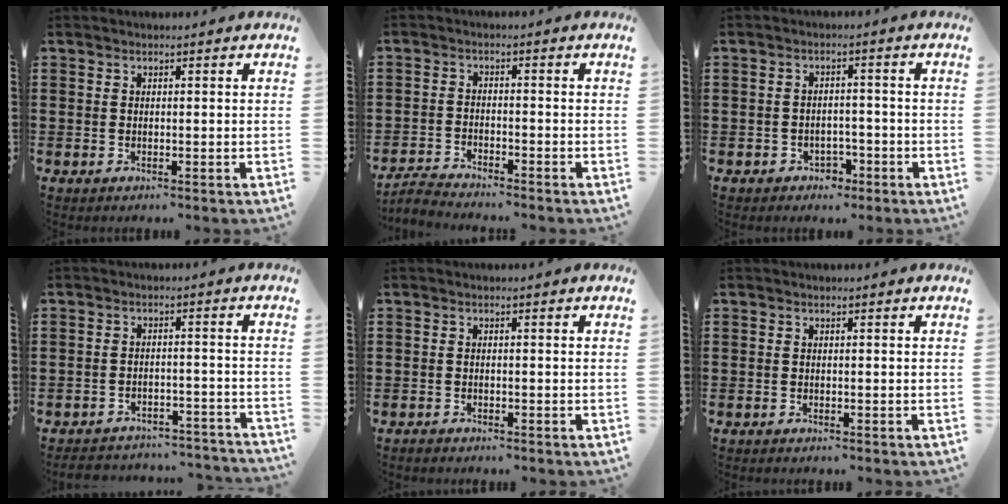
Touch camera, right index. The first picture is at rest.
{"total": 3.0, "force": [-3.0, 0.0, 0.0], "torque": [-0.010, -0.001, -0.066]}
{"total": 2.5, "force": [-1.7, 1.7, 0.6], "torque": [-0.017, 0.002, -0.037]}
{"total": 3.5, "force": [-3.5, 0.4, 0.1], "torque": [-0.006, 0.002, -0.073]}
{"total": 1.0, "force": [-1.0, 0.1, -0.2], "torque": [0.003, 0.001, -0.022]}
{"total": 0.5, "force": [-0.5, -0.1, -0.1], "torque": [0.001, -0.004, -0.010]}